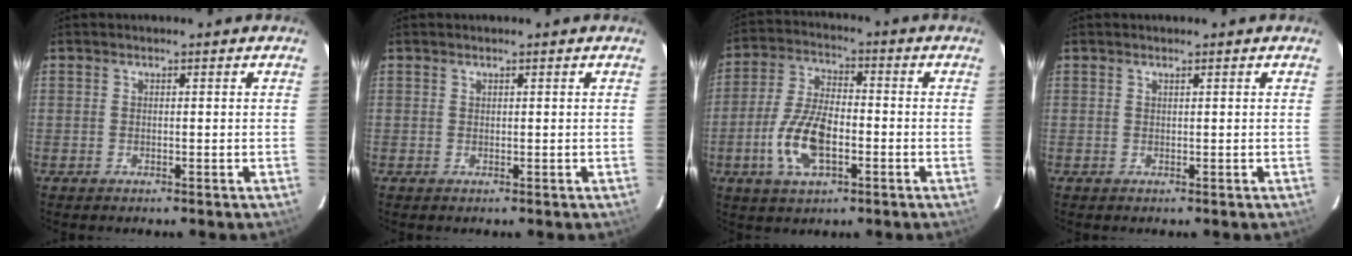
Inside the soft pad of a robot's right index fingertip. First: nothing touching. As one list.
[{"total": 0.0}, {"total": 11.5, "force": [-3.7, 5.3, 9.5], "torque": [-0.201, 0.002, -0.069]}, {"total": 0.0}]